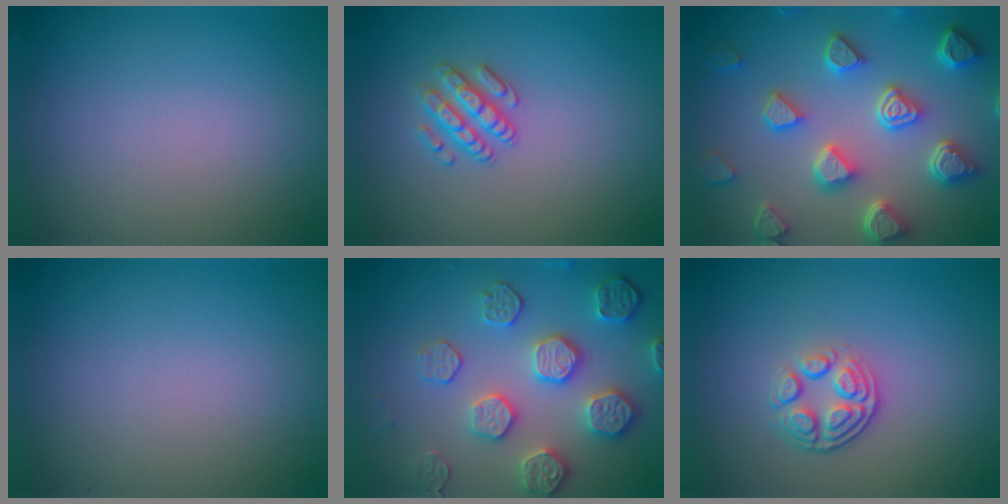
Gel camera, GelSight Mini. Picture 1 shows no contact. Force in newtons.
{"total": 2.5, "press": 2.4, "slide": 0.6}
{"total": 7.1, "press": 5.7, "slide": 4.2}
{"total": 0.0}
{"total": 5.3, "press": 4.8, "slide": 2.2}
{"total": 4.0, "press": 2.8, "slide": 2.8}